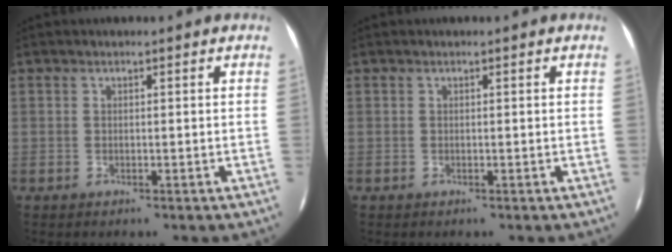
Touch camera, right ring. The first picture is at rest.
{"total": 0.0}